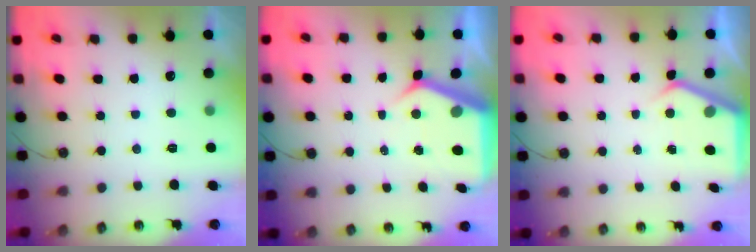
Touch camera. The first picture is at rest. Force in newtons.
{"total": 6.2, "press": 6.1, "slide": 0.8}
{"total": 4.3, "press": 4.2, "slide": 0.5}